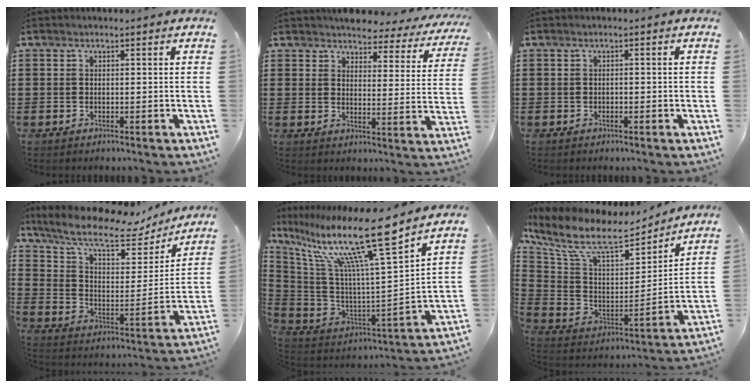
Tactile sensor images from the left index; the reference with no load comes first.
{"total": 4.4, "force": [4.3, 0.6, 0.8], "torque": [-0.033, -0.031, 0.072]}
{"total": 0.6, "force": [-0.4, 0.3, 0.3], "torque": [-0.008, -0.002, -0.007]}
{"total": 11.4, "force": [8.8, 3.2, 6.4], "torque": [-0.152, -0.044, 0.149]}
{"total": 17.6, "force": [11.9, 1.6, 12.9], "torque": [-0.265, -0.070, 0.183]}
{"total": 11.7, "force": [8.7, 4.2, 6.6], "torque": [-0.156, -0.047, 0.149]}